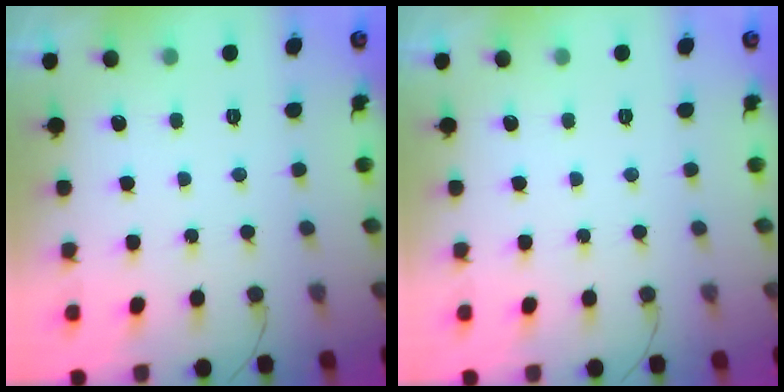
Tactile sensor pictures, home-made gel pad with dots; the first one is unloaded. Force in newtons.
{"total": 0.0}